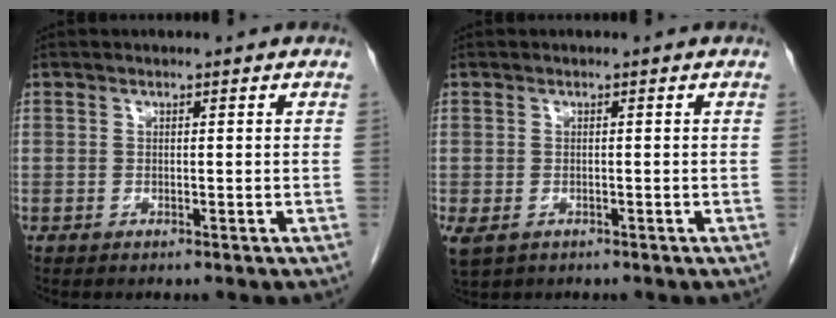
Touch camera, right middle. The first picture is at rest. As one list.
[{"total": 3.6, "force": [-2.0, 2.3, 1.9], "torque": [-0.039, -0.008, -0.026]}]